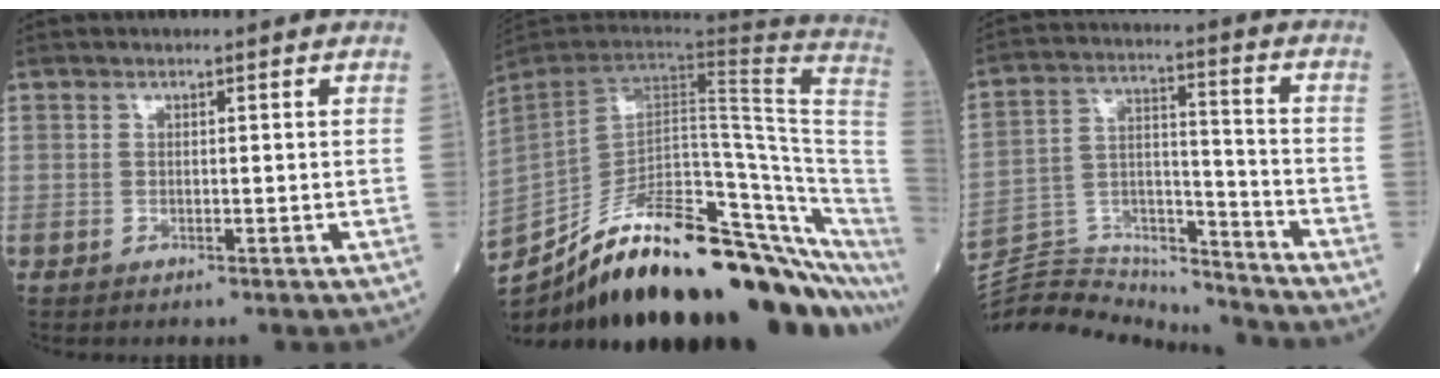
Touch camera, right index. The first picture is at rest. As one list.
[{"total": 37.8, "force": [-23.6, 11.4, 27.2], "torque": [-0.388, -0.026, -0.351]}, {"total": 19.0, "force": [-18.6, 2.6, 2.4], "torque": [-0.059, 0.043, -0.300]}]